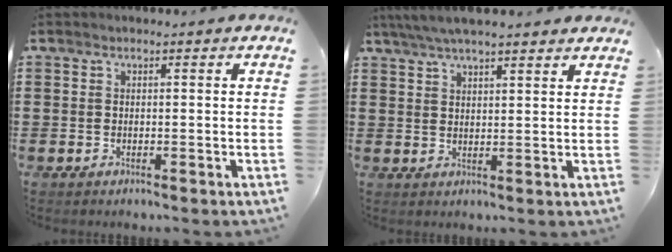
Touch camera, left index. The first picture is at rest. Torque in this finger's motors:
{"motor_torque": [2.14, 0.00, 0.56, 0.21]}